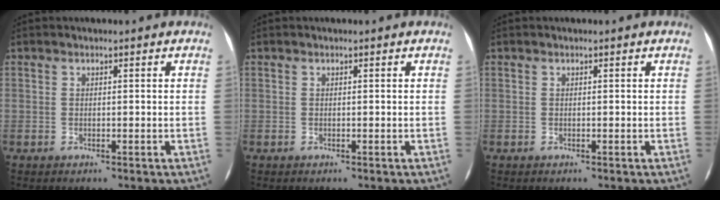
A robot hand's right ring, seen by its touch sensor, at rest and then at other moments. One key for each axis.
{"total": 0.0}
{"total": 0.0}